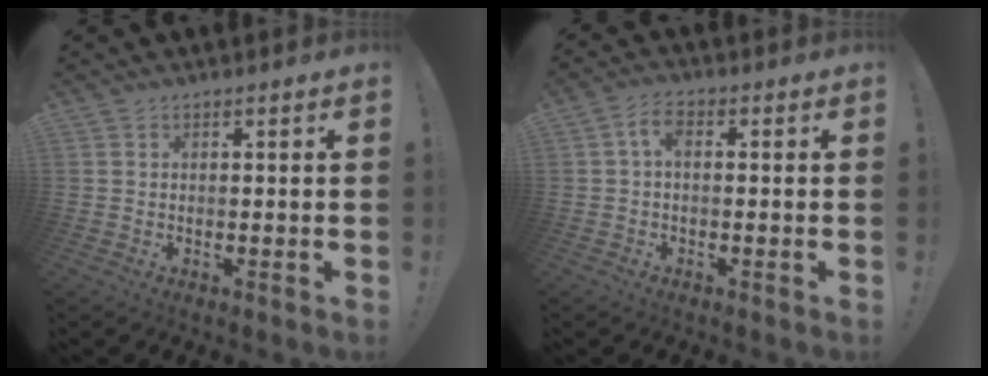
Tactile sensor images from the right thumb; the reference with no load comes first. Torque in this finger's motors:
{"motor_torque": [-0.02, 0.02, -0.04, 0.05, 0.02]}